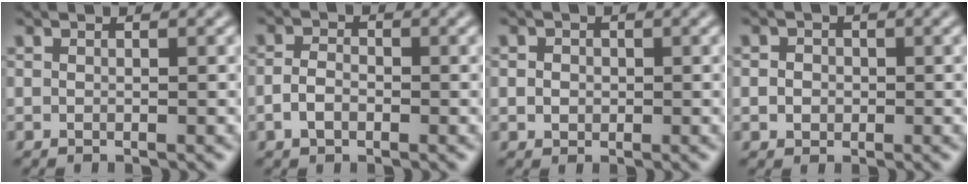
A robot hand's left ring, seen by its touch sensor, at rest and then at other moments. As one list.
[{"total": 2.0, "force": [-0.8, 1.4, 1.3], "torque": [-0.028, 0.001, -0.019]}, {"total": 1.6, "force": [0.2, 1.4, 0.7], "torque": [-0.007, 0.005, -0.001]}, {"total": 2.1, "force": [0.2, 1.8, 0.9], "torque": [-0.004, 0.010, -0.008]}]